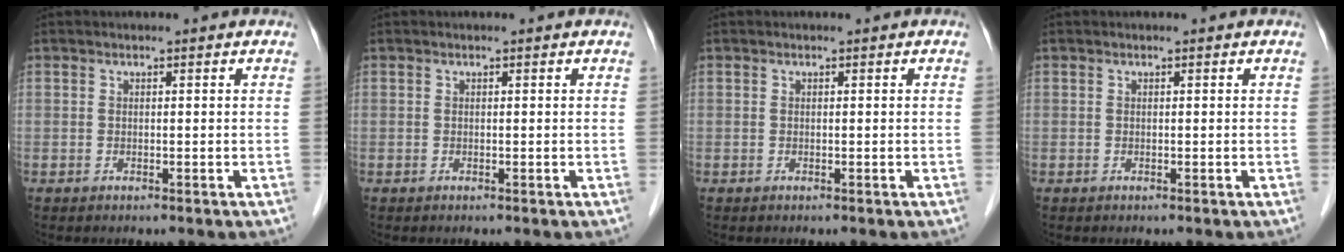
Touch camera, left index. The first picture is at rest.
{"total": 0.0}
{"total": 0.0}
{"total": 0.0}